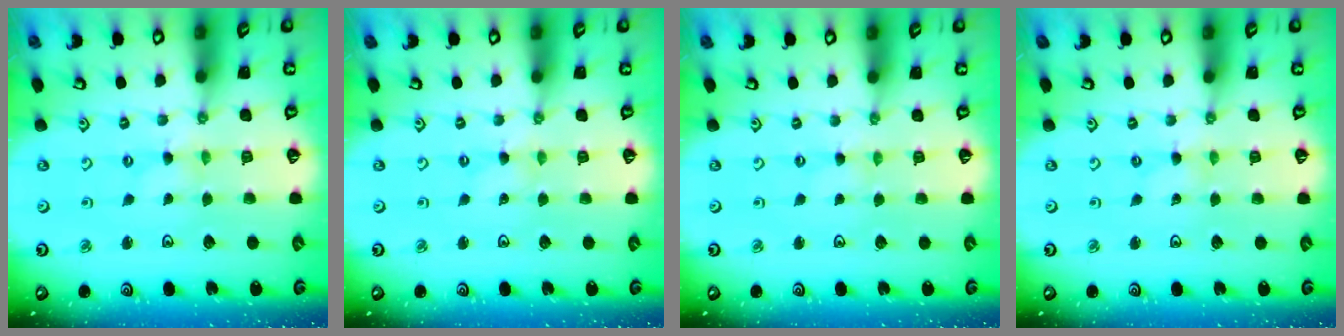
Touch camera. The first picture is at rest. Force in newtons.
{"total": 0.0}
{"total": 0.0}
{"total": 0.0}